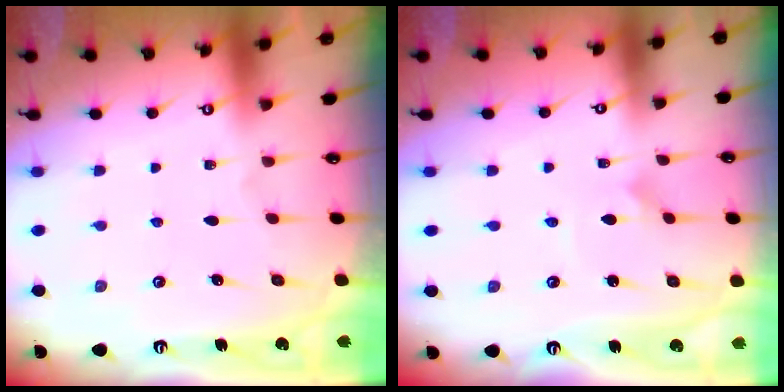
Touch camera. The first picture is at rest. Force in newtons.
{"total": 1.9, "press": 1.9, "slide": 0.1}